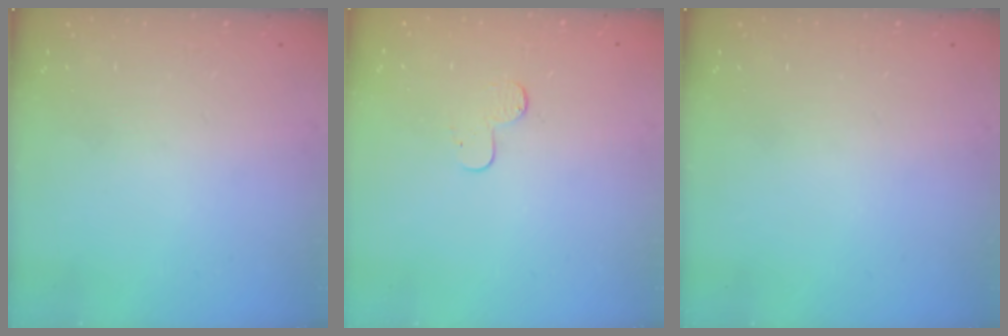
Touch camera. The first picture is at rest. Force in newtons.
{"total": 4.9, "press": 4.9, "slide": 0.5}
{"total": 0.0}